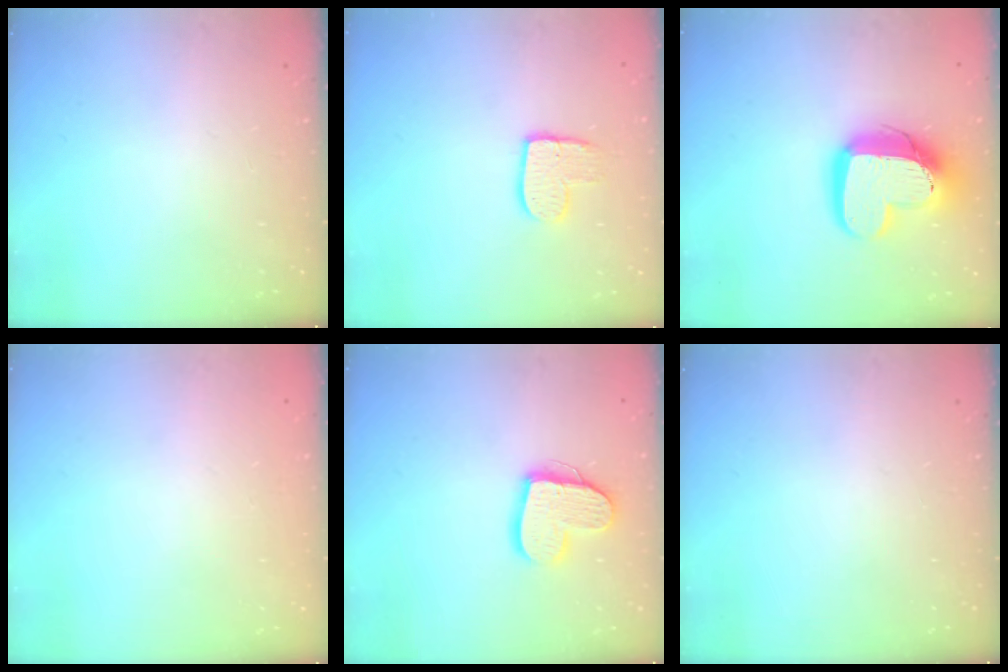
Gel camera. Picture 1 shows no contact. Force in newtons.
{"total": 9.1, "press": 9.0, "slide": 0.7}
{"total": 16.6, "press": 16.6, "slide": 1.3}
{"total": 0.0}
{"total": 14.0, "press": 13.9, "slide": 1.2}
{"total": 0.0}